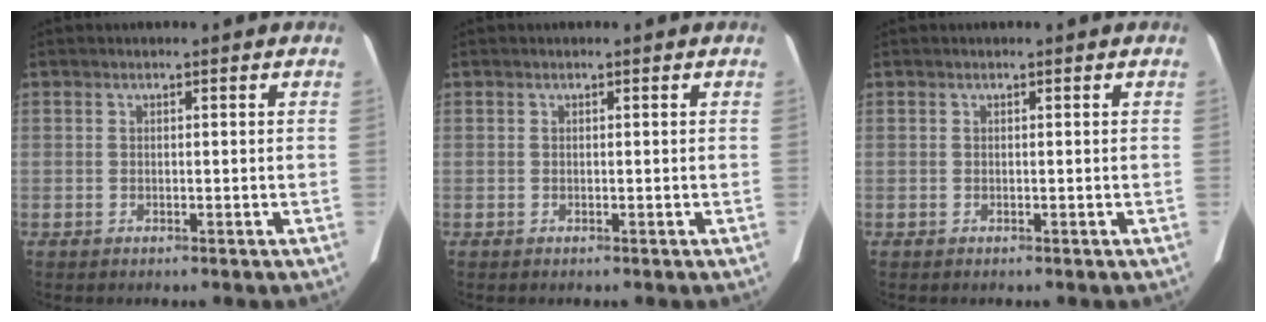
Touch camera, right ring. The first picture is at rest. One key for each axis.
{"total": 0.0}
{"total": 0.0}